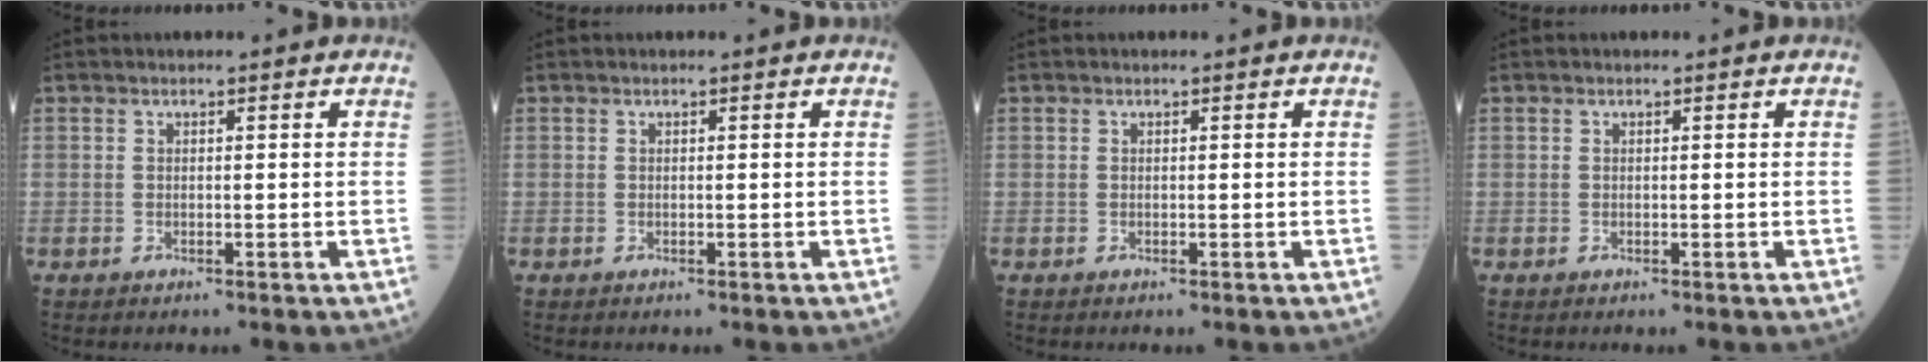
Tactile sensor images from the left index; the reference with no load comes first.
{"total": 0.0}
{"total": 0.0}
{"total": 0.0}